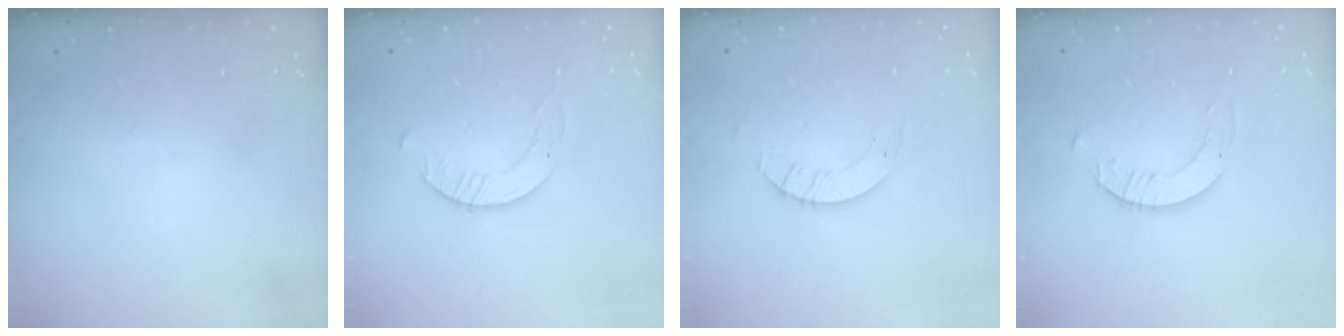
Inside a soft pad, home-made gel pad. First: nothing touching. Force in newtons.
{"total": 1.7, "press": 1.7, "slide": 0.2}
{"total": 3.2, "press": 3.2, "slide": 0.3}
{"total": 2.7, "press": 2.7, "slide": 0.2}